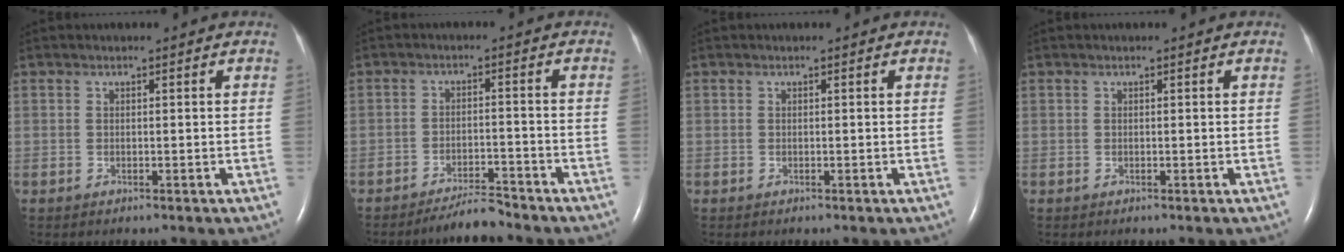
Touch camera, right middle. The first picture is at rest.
{"total": 4.3, "force": [-4.1, 0.1, 1.2], "torque": [-0.024, -0.015, -0.072]}
{"total": 0.0}
{"total": 0.0}